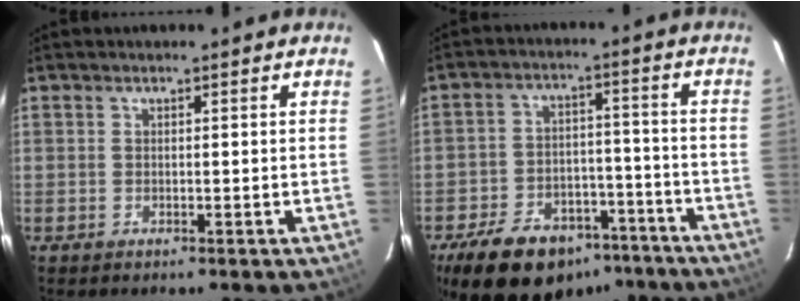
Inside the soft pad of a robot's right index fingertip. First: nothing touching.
{"total": 20.1, "force": [-14.5, 10.6, 9.0], "torque": [-0.194, 0.025, -0.197]}